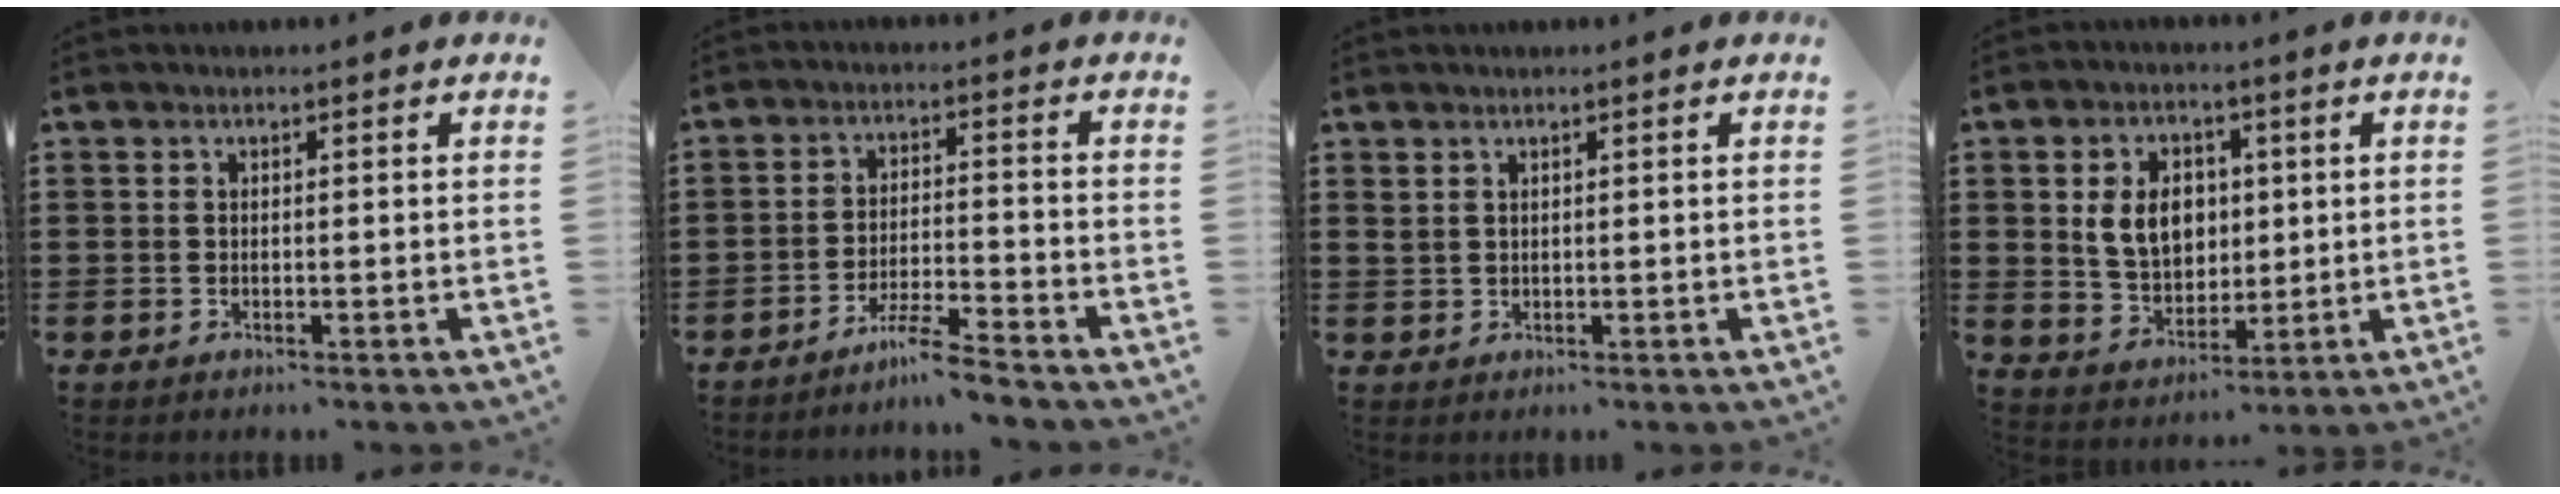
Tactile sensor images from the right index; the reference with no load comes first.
{"total": 4.9, "force": [-4.5, -0.5, 1.9], "torque": [-0.048, -0.013, -0.089]}
{"total": 0.9, "force": [0.8, 0.4, 0.2], "torque": [-0.005, 0.003, 0.016]}
{"total": 7.7, "force": [1.3, 5.9, 4.7], "torque": [-0.102, 0.011, 0.019]}